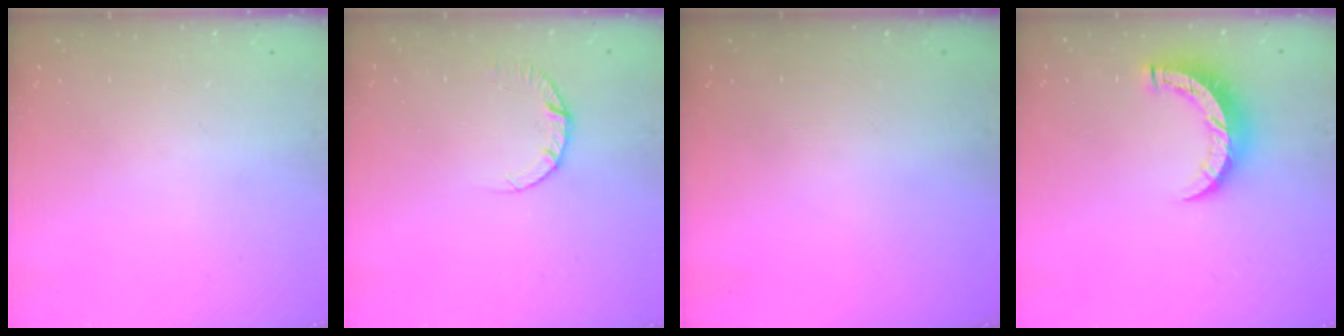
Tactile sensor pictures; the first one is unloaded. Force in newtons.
{"total": 4.5, "press": 4.5, "slide": 0.4}
{"total": 0.0}
{"total": 10.2, "press": 10.1, "slide": 1.0}